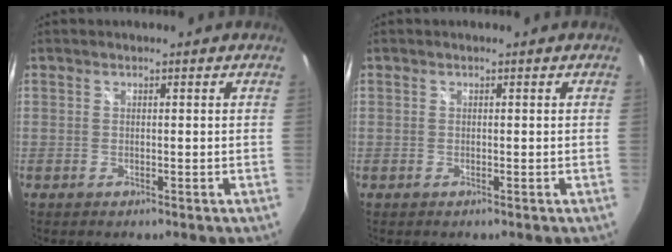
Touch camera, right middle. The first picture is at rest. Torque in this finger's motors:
{"motor_torque": [0.30, 0.35, 0.00, 0.01]}